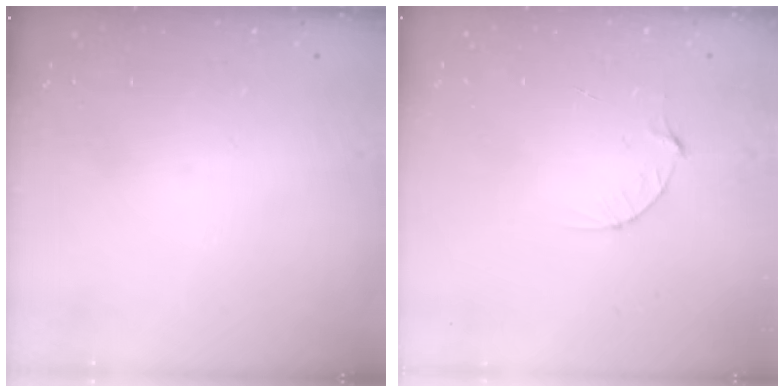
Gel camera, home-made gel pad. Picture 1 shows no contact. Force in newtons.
{"total": 3.2, "press": 3.2, "slide": 0.3}